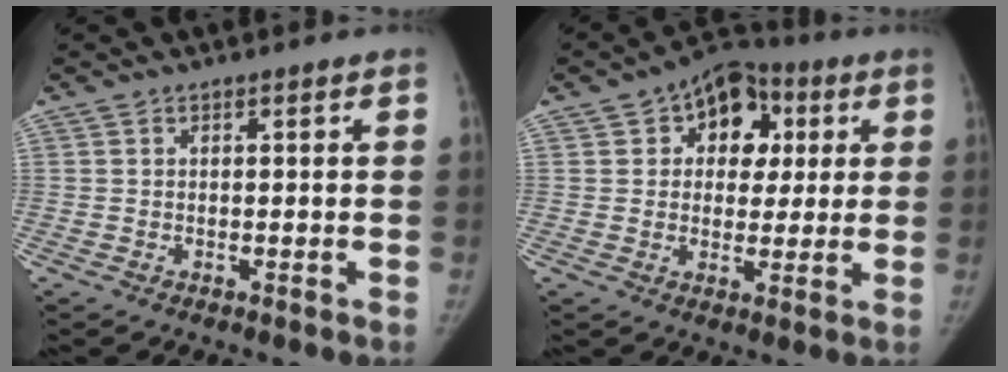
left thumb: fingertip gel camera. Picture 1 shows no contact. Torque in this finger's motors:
{"motor_torque": [-0.05, 0.39, -0.23, 0.15, 0.03]}